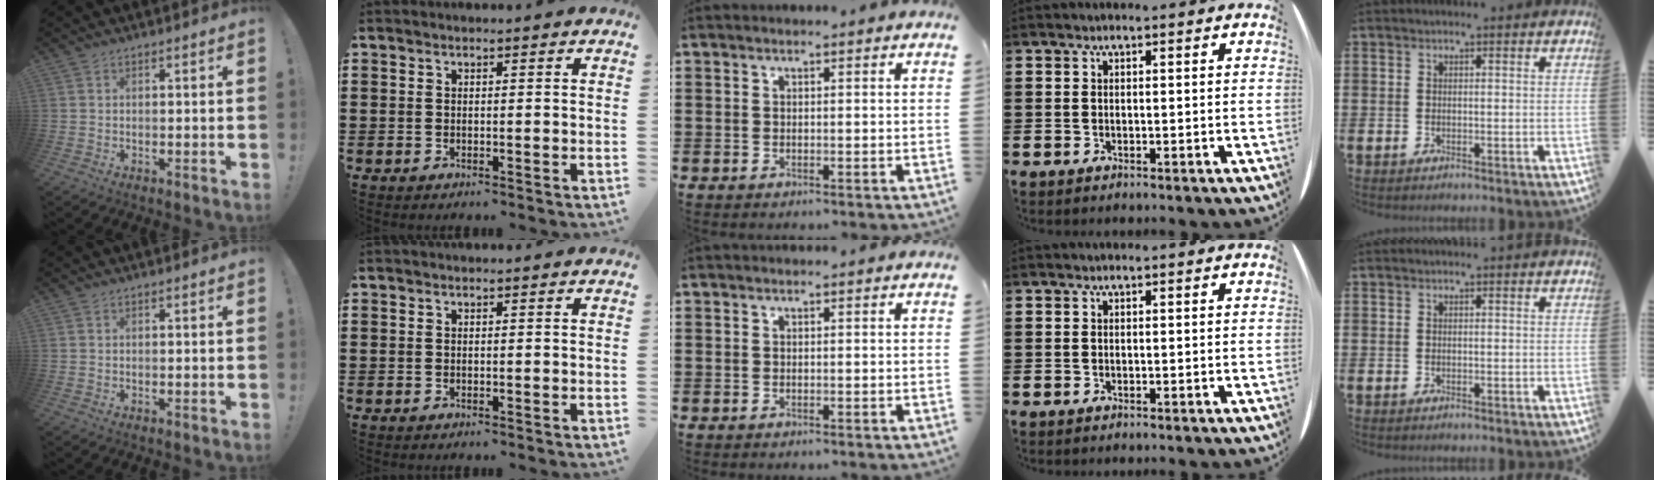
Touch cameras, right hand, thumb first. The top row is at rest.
{}